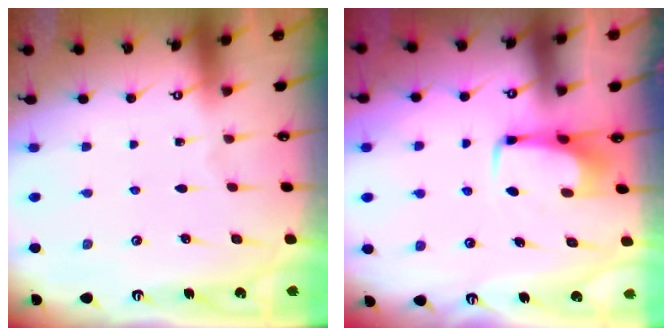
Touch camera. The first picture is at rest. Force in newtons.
{"total": 3.3, "press": 3.3, "slide": 0.3}